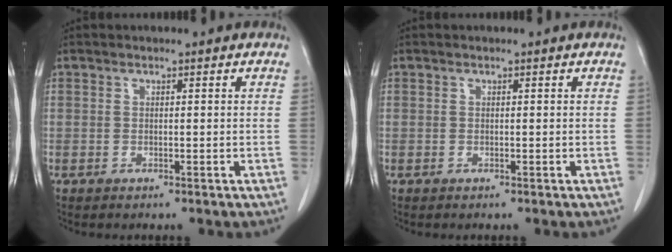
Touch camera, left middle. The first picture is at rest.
{"total": 0.0}